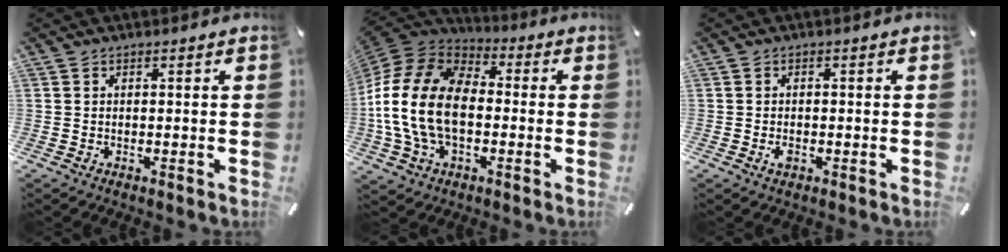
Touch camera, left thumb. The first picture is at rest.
{"total": 18.7, "force": [-3.8, 12.6, 13.3], "torque": [-0.286, 0.029, -0.071]}
{"total": 2.0, "force": [-0.7, 1.1, 1.5], "torque": [-0.034, 0.000, -0.015]}